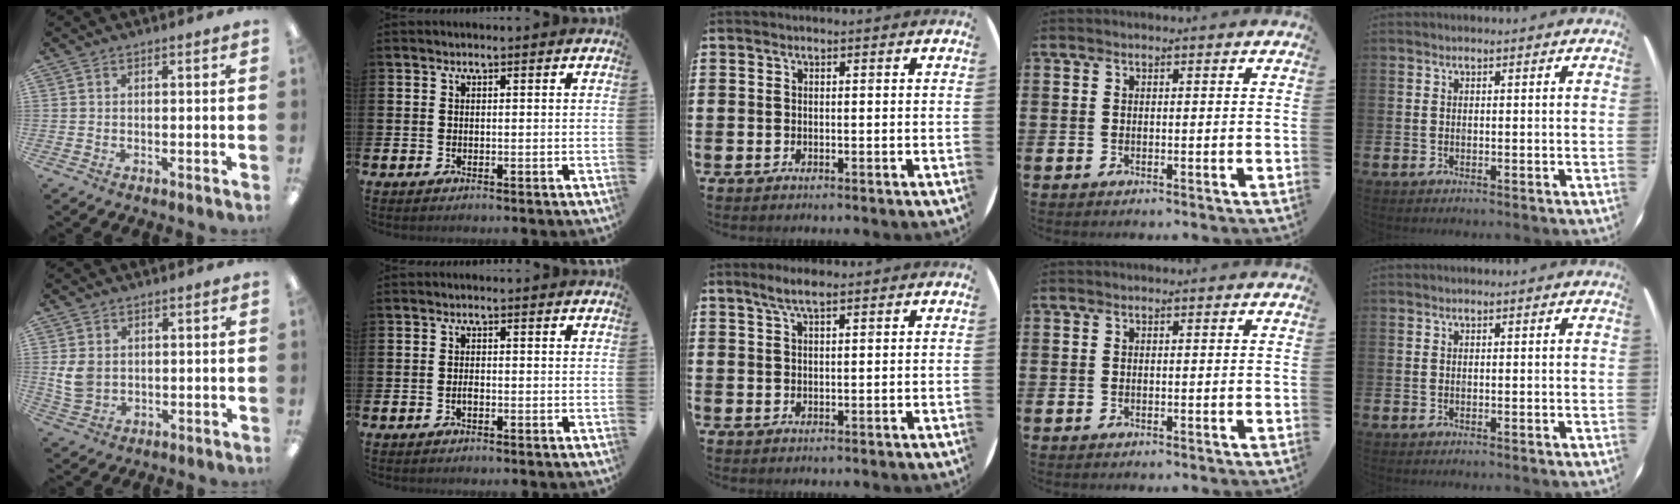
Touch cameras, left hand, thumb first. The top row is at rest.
{"thumb": {"total": 6.0, "force": [1.0, 4.7, 3.6], "torque": [-0.082, 0.001, 0.019]}, "index": {"total": 1.0, "force": [-0.4, 0.4, 0.8], "torque": [-0.011, -0.002, -0.010]}, "middle": {"total": 3.0, "force": [2.2, 0.6, 2.0], "torque": [-0.043, 0.005, 0.038]}}